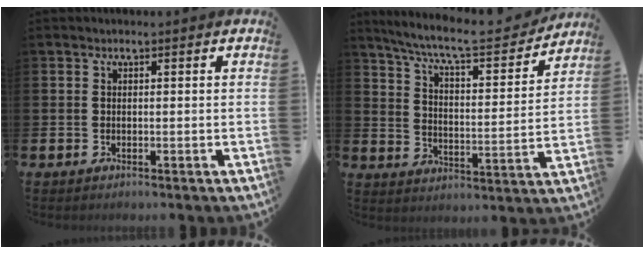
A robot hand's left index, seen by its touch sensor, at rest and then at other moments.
{"total": 8.8, "force": [7.9, 1.2, 3.5], "torque": [-0.094, -0.054, 0.134]}